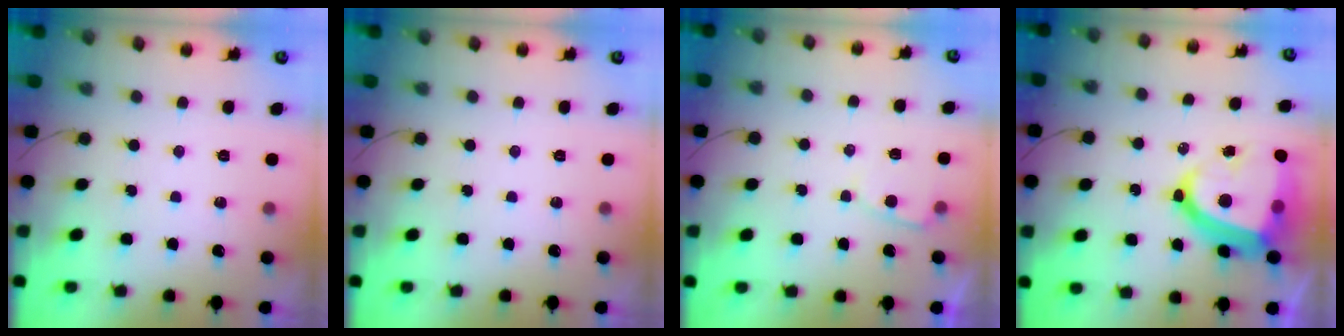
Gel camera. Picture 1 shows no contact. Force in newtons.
{"total": 0.0}
{"total": 3.0, "press": 2.9, "slide": 0.3}
{"total": 19.7, "press": 19.6, "slide": 2.0}